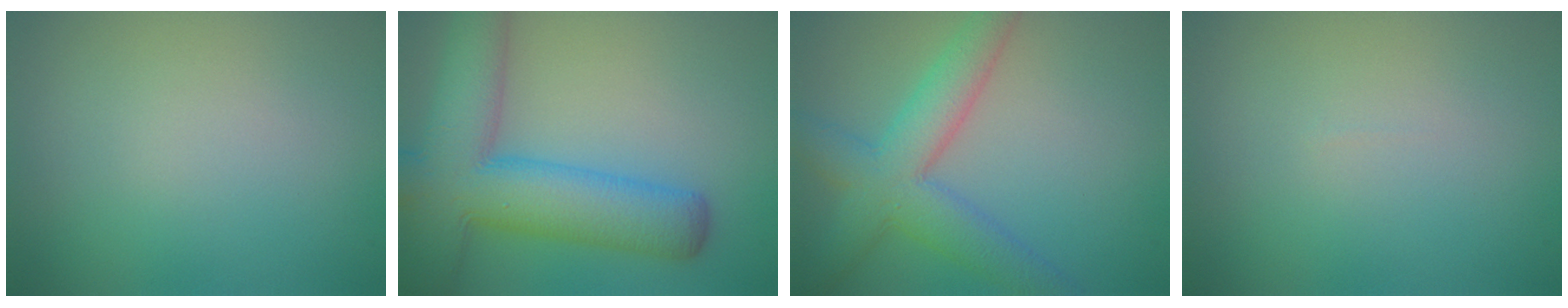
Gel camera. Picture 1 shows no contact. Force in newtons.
{"total": 10.7, "press": 10.7, "slide": 0.6}
{"total": 6.2, "press": 6.2, "slide": 0.2}
{"total": 0.0}